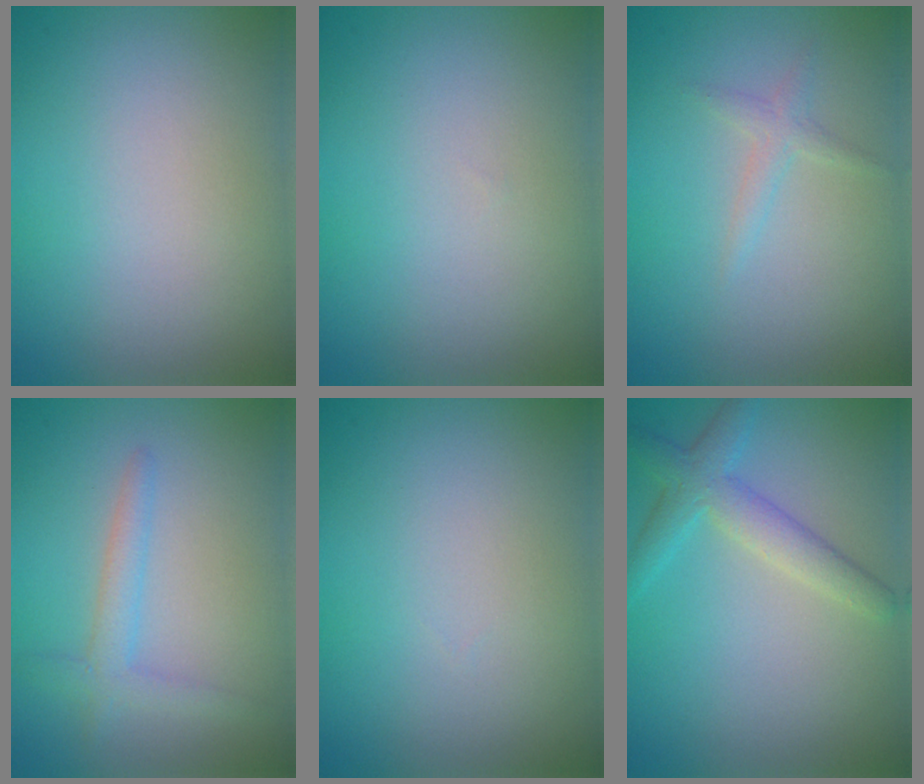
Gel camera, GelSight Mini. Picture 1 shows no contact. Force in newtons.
{"total": 0.0}
{"total": 1.3, "press": 1.3, "slide": 0.1}
{"total": 2.1, "press": 2.1, "slide": 0.1}
{"total": 0.0}
{"total": 3.3, "press": 3.3, "slide": 0.1}